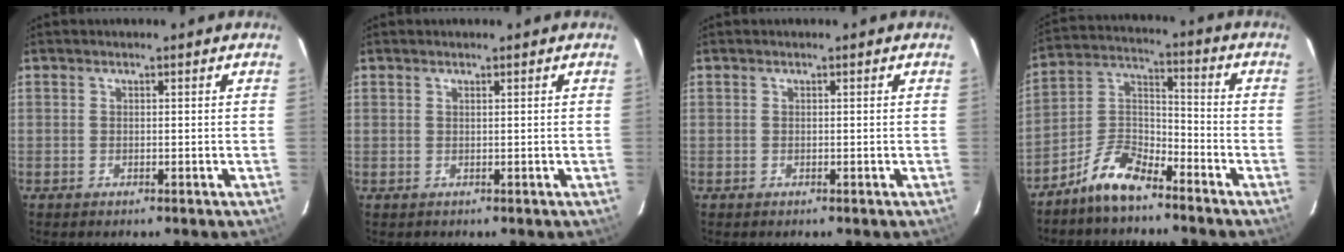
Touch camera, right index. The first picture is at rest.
{"total": 0.6, "force": [0.3, 0.5, 0.0], "torque": [-0.001, 0.002, 0.005]}
{"total": 0.0}
{"total": 10.5, "force": [-8.0, 3.6, 5.8], "torque": [-0.133, 0.037, -0.159]}